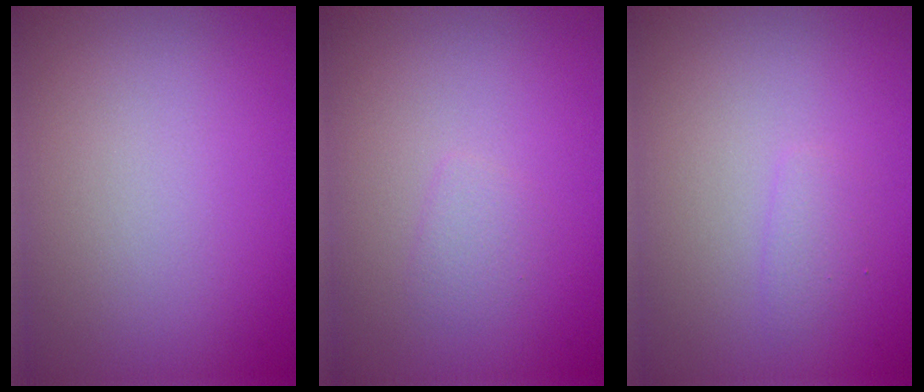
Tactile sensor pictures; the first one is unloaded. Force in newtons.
{"total": 1.0, "press": 1.0, "slide": 0.1}
{"total": 0.9, "press": 0.9, "slide": 0.0}